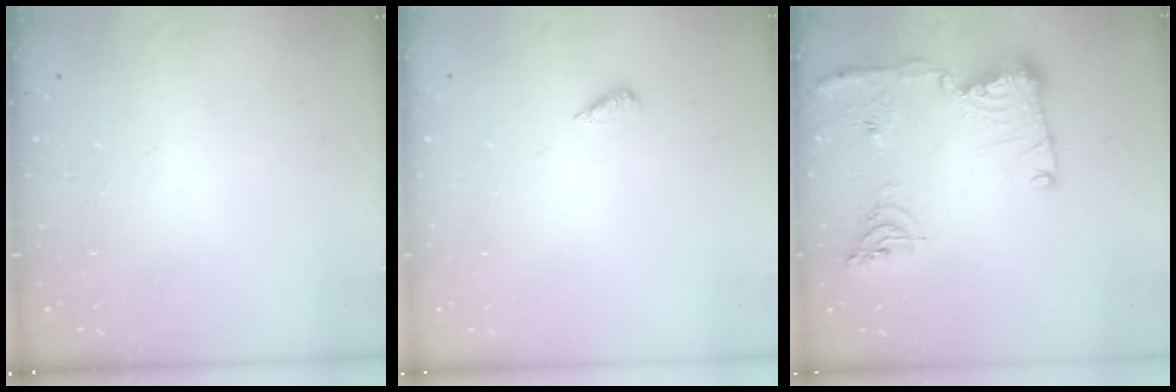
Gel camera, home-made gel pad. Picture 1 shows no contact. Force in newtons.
{"total": 2.6, "press": 2.2, "slide": 1.3}
{"total": 15.2, "press": 14.8, "slide": 3.3}